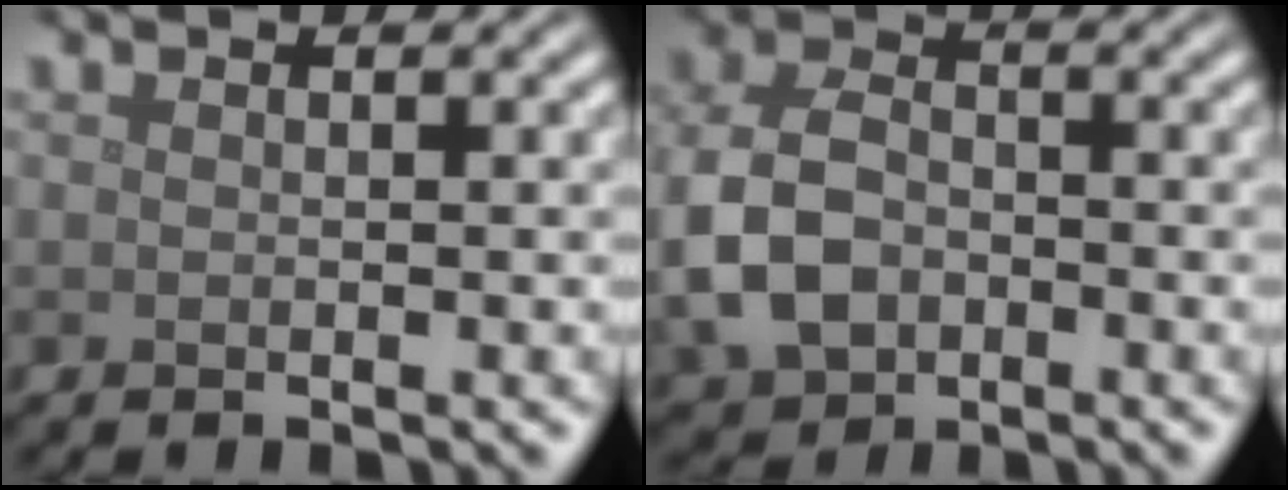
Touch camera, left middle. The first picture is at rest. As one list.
[{"total": 6.7, "force": [-1.9, 4.9, 4.2], "torque": [-0.101, -0.002, -0.047]}]